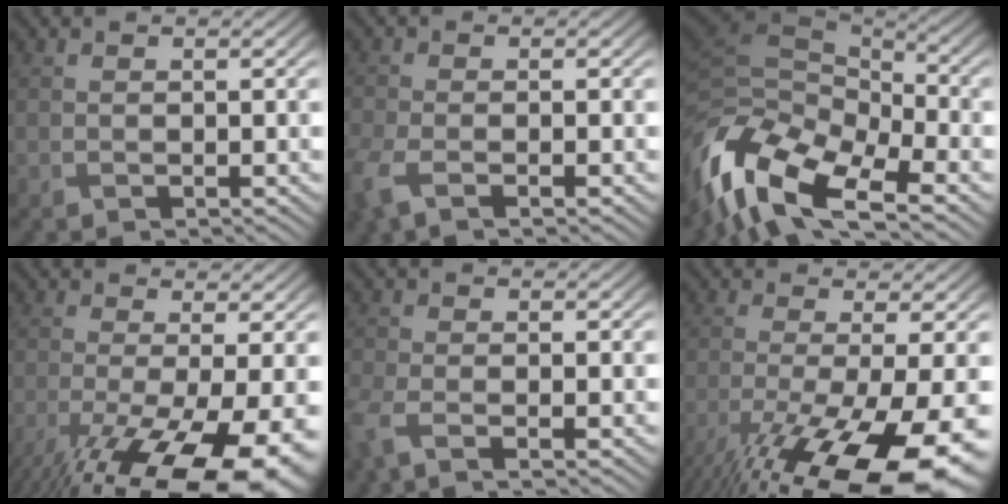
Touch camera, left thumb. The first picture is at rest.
{"total": 4.2, "force": [-2.5, 1.4, 3.0], "torque": [-0.082, -0.016, -0.055]}
{"total": 15.4, "force": [-8.5, 7.3, 10.6], "torque": [-0.261, -0.036, -0.139]}
{"total": 15.3, "force": [-7.7, 4.7, 12.3], "torque": [-0.236, -0.029, -0.109]}
{"total": 3.9, "force": [-2.2, 1.0, 3.0], "torque": [-0.073, -0.012, -0.053]}
{"total": 16.4, "force": [-9.0, 4.3, 13.0], "torque": [-0.242, -0.032, -0.136]}